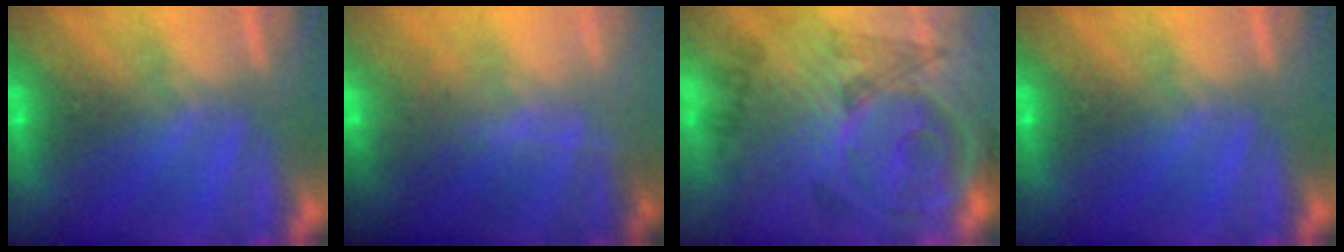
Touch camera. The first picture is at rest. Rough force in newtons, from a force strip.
{"total": 9.9}
{"total": 6.5}
{"total": 0.0}